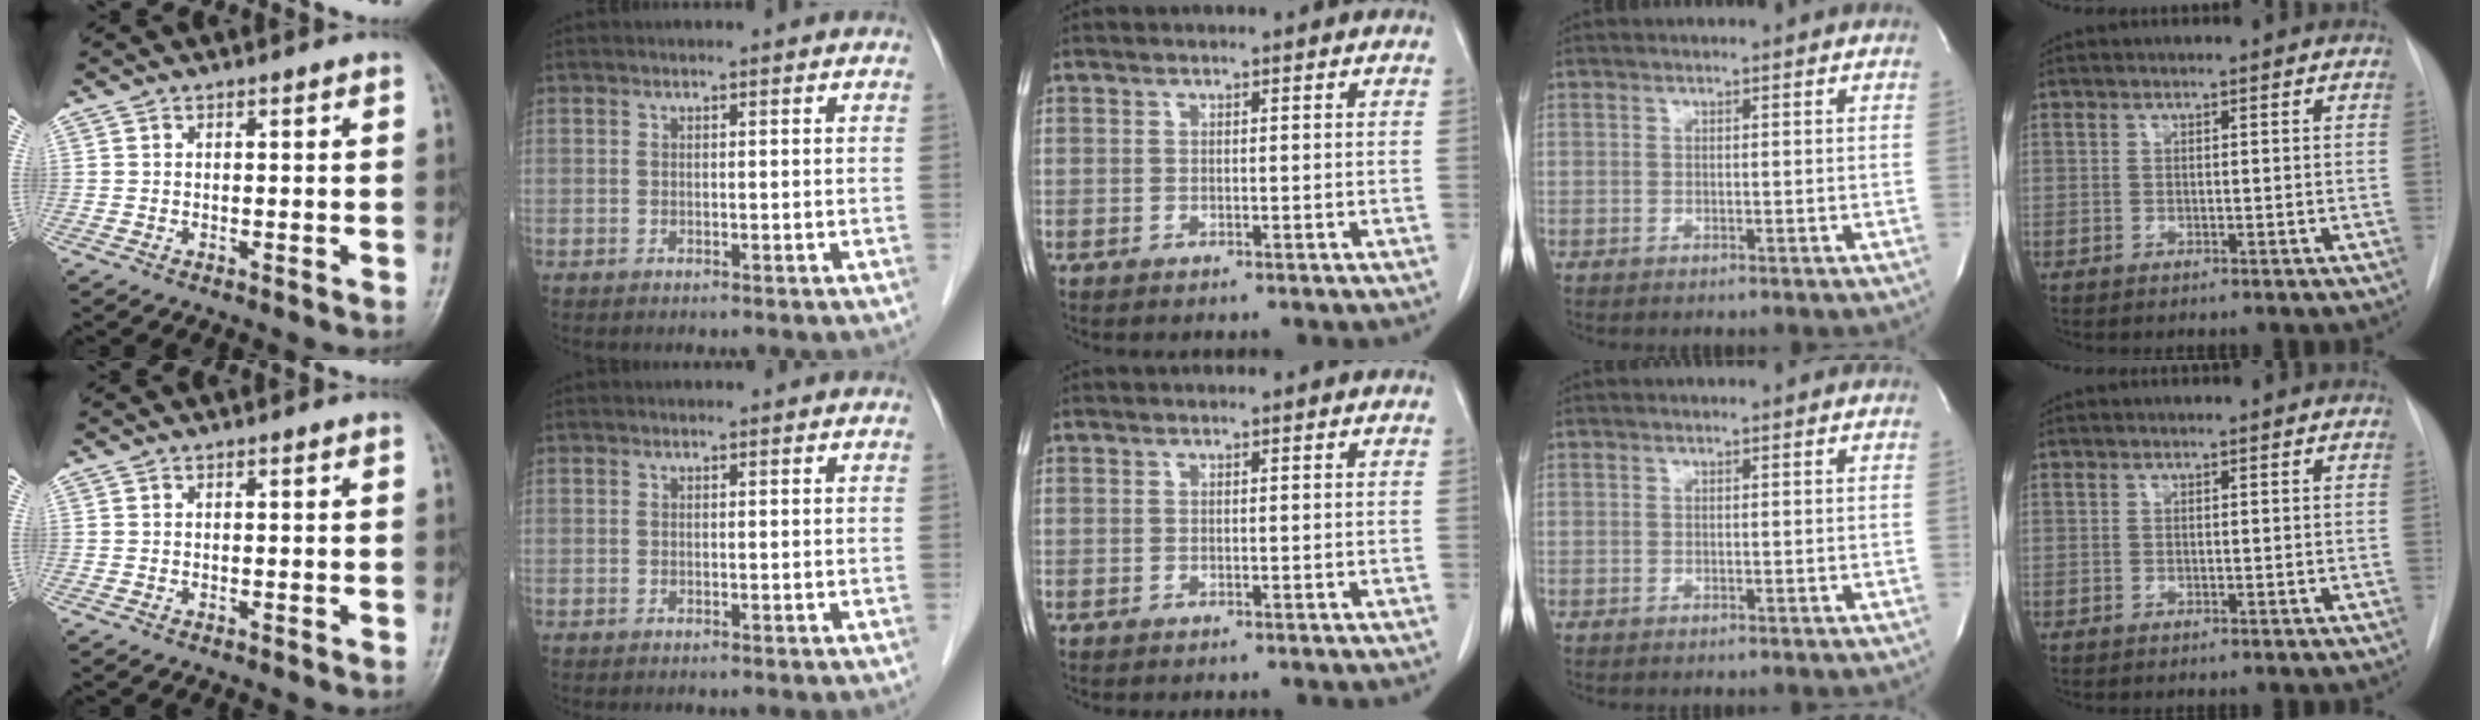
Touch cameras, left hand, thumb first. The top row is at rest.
{}